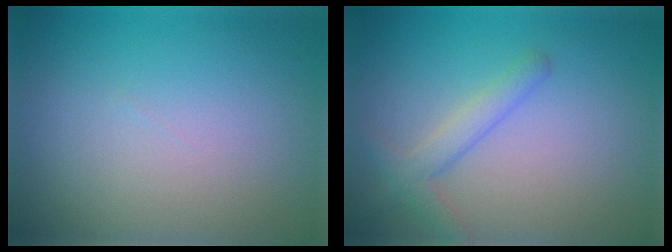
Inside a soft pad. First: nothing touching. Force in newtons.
{"total": 2.5, "press": 2.5, "slide": 0.1}